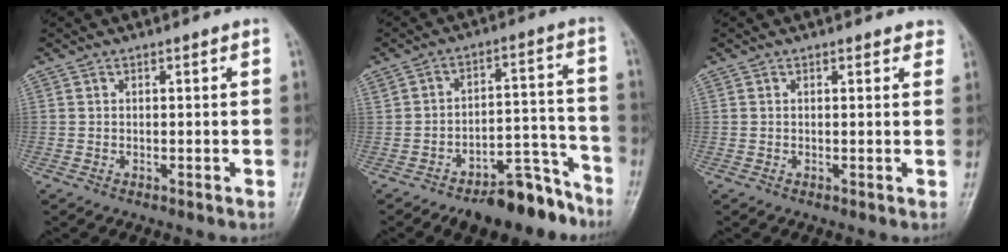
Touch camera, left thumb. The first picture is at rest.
{"total": 12.3, "force": [-9.3, 5.1, 6.1], "torque": [-0.044, 0.088, -0.140]}
{"total": 1.4, "force": [1.1, 0.6, 0.5], "torque": [0.011, 0.000, 0.006]}